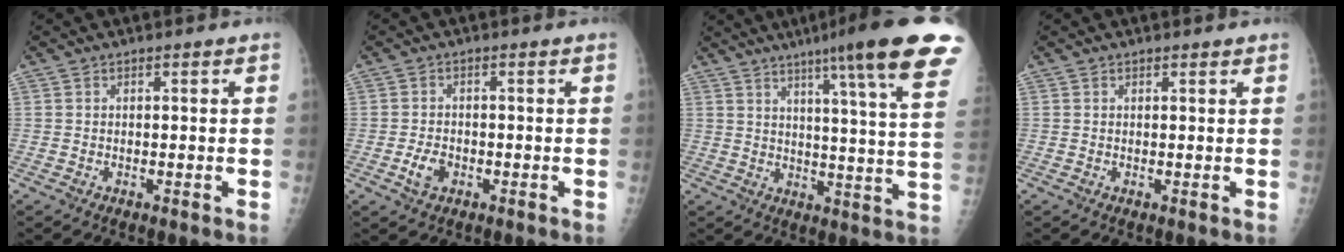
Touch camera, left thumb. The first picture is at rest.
{"total": 3.3, "force": [-1.2, 2.2, 2.1], "torque": [-0.039, 0.004, -0.021]}
{"total": 21.2, "force": [14.0, 0.7, 15.9], "torque": [-0.204, -0.060, 0.174]}
{"total": 0.7, "force": [0.6, 0.2, 0.2], "torque": [-0.004, -0.004, 0.008]}